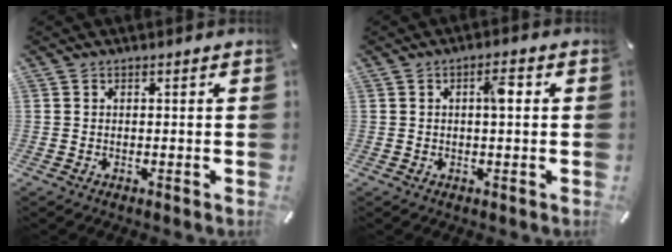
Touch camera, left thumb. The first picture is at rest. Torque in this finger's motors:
{"motor_torque": [0.54, 0.77, 0.34, -0.40, 0.09]}